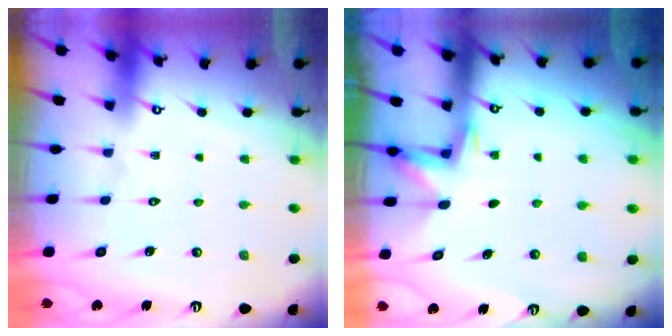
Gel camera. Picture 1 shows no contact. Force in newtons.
{"total": 2.5, "press": 2.4, "slide": 0.7}